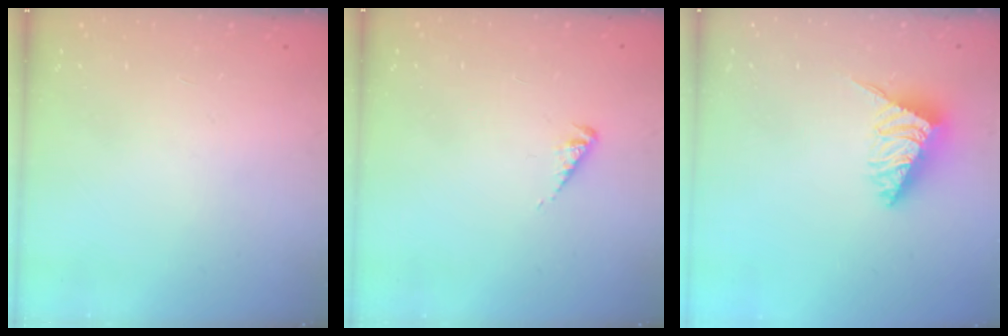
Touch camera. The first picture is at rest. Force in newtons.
{"total": 2.6, "press": 2.5, "slide": 0.5}
{"total": 2.9, "press": 2.9, "slide": 0.5}